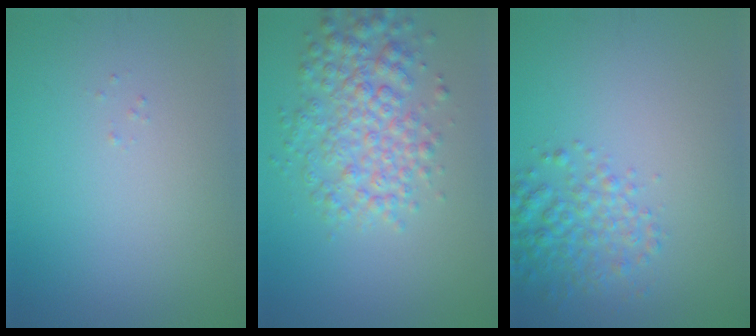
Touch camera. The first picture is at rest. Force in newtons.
{"total": 5.1, "press": 5.1, "slide": 0.2}
{"total": 3.4, "press": 3.4, "slide": 0.1}